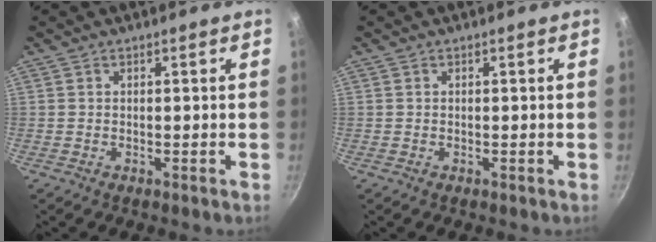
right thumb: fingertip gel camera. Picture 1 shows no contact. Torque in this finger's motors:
{"motor_torque": [0.13, 0.12, -0.08, 0.08, 0.03]}